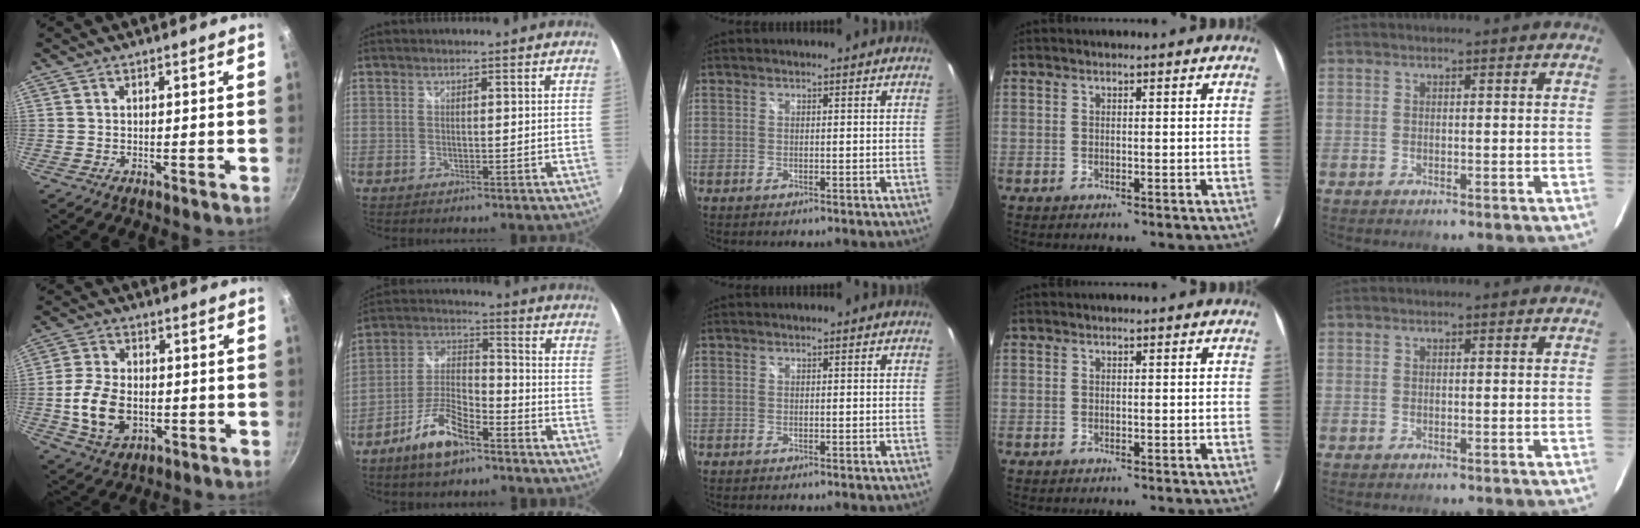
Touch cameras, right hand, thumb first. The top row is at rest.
{"thumb": {"total": 10.9, "force": [-1.8, 7.3, 7.8], "torque": [-0.142, 0.010, -0.029]}, "index": {"total": 10.6, "force": [-7.1, 3.8, 6.9], "torque": [-0.149, 0.009, -0.130]}}